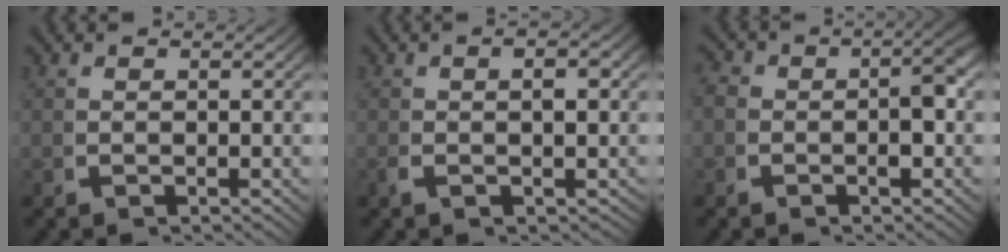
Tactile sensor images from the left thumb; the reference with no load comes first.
{"total": 2.1, "force": [-0.3, 1.1, 1.7], "torque": [-0.032, -0.002, -0.003]}
{"total": 3.2, "force": [-0.4, 1.9, 2.6], "torque": [-0.036, 0.003, -0.013]}